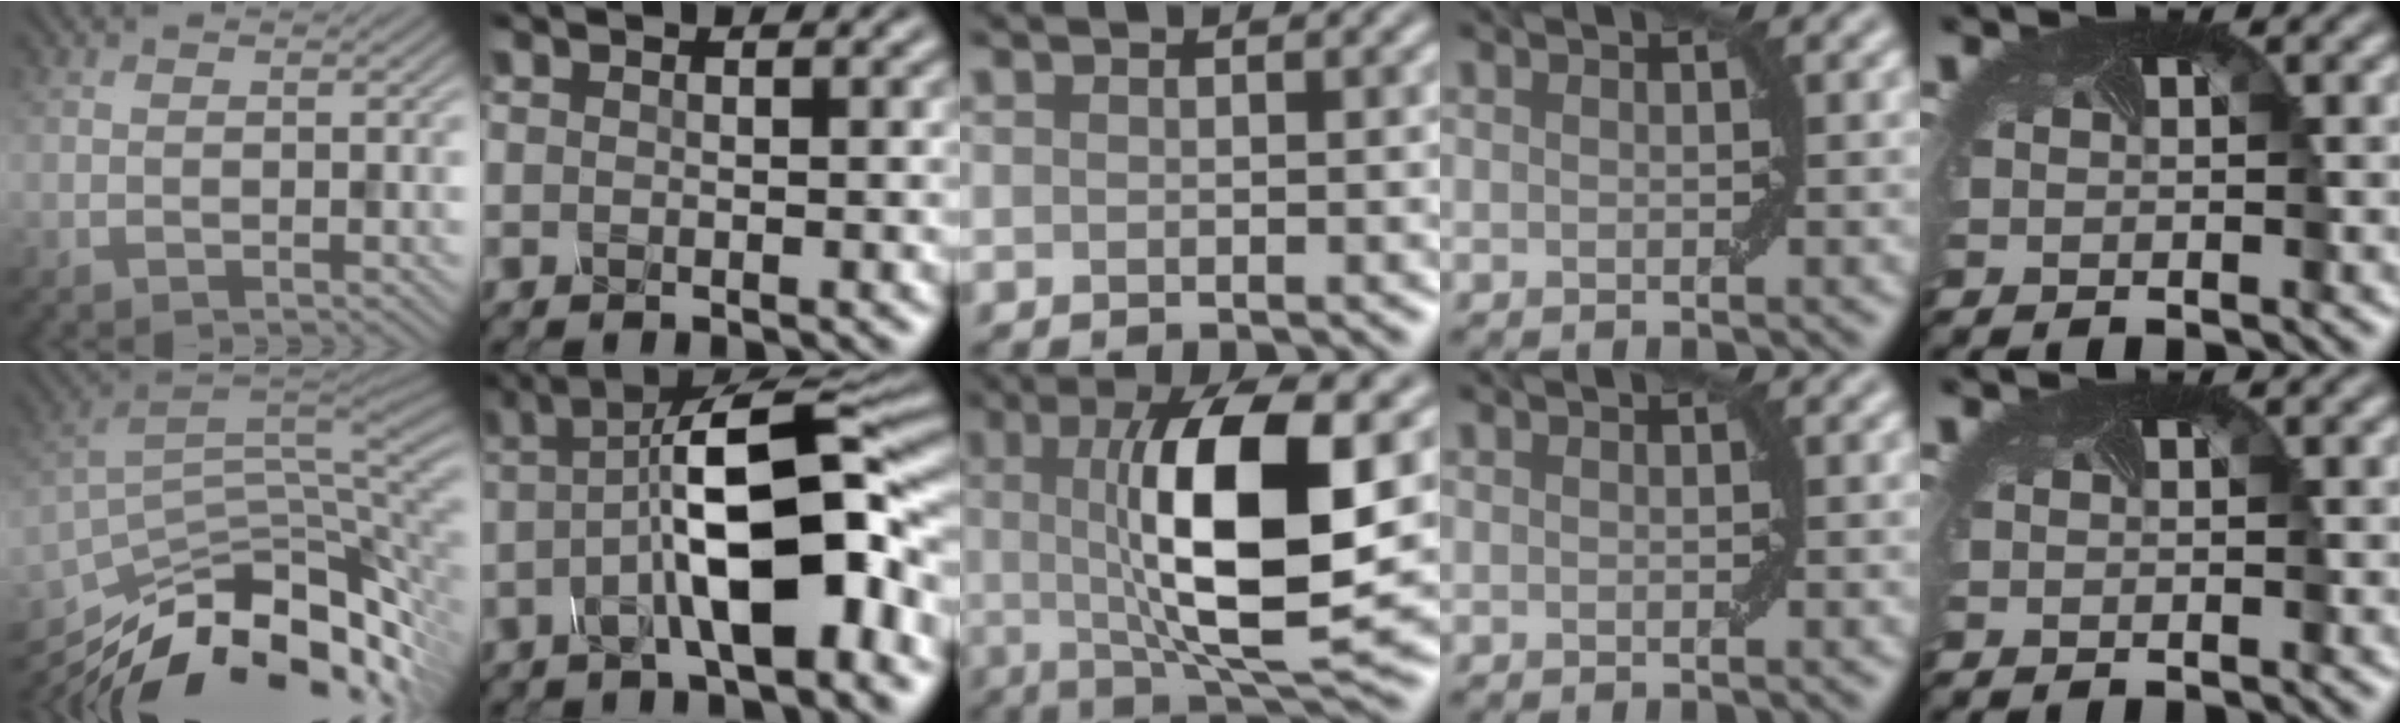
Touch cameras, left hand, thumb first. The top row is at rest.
{"thumb": {"total": 15.8, "force": [-10.2, 6.5, 10.1], "torque": [-0.195, -0.023, -0.166]}, "index": {"total": 11.5, "force": [-1.4, 3.7, 10.9], "torque": [-0.166, 0.016, -0.031]}, "middle": {"total": 11.3, "force": [0.8, 3.0, 10.8], "torque": [-0.164, -0.004, 0.017]}}